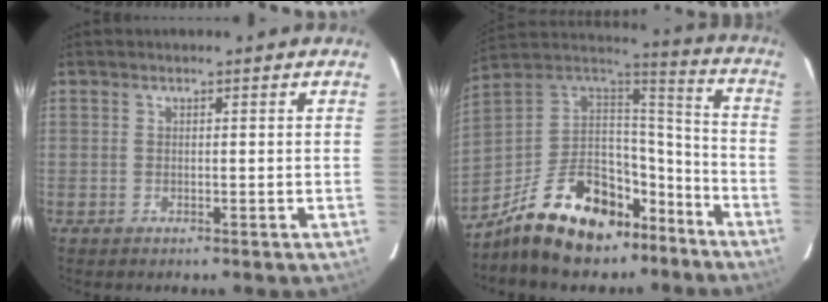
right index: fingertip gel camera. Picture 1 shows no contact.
{"total": 19.7, "force": [-14.3, 9.5, 9.8], "torque": [-0.181, 0.046, -0.244]}